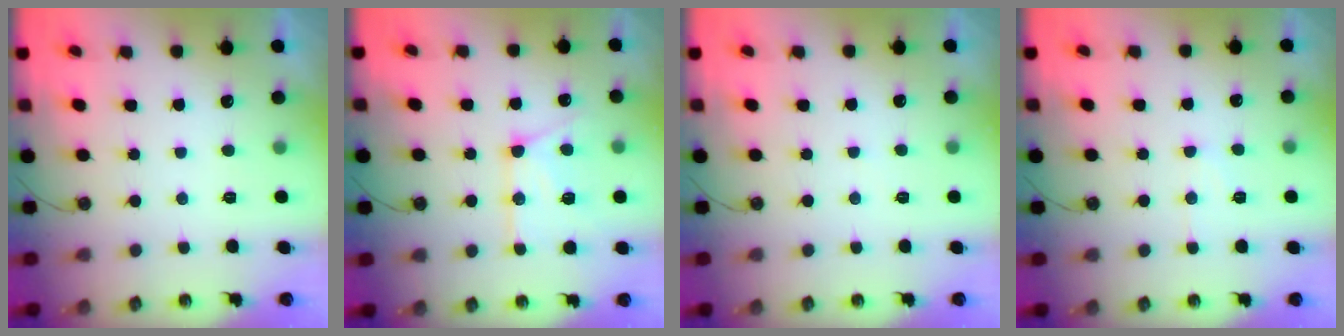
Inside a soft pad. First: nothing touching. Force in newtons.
{"total": 13.5, "press": 13.4, "slide": 1.7}
{"total": 2.7, "press": 2.6, "slide": 0.4}
{"total": 7.7, "press": 7.6, "slide": 0.8}